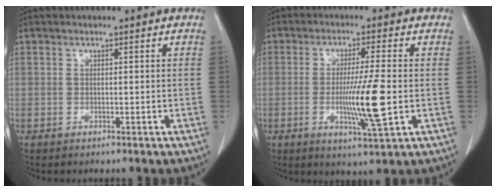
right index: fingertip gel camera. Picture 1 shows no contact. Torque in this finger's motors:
{"motor_torque": [0.51, 0.10, 0.27, 0.13]}